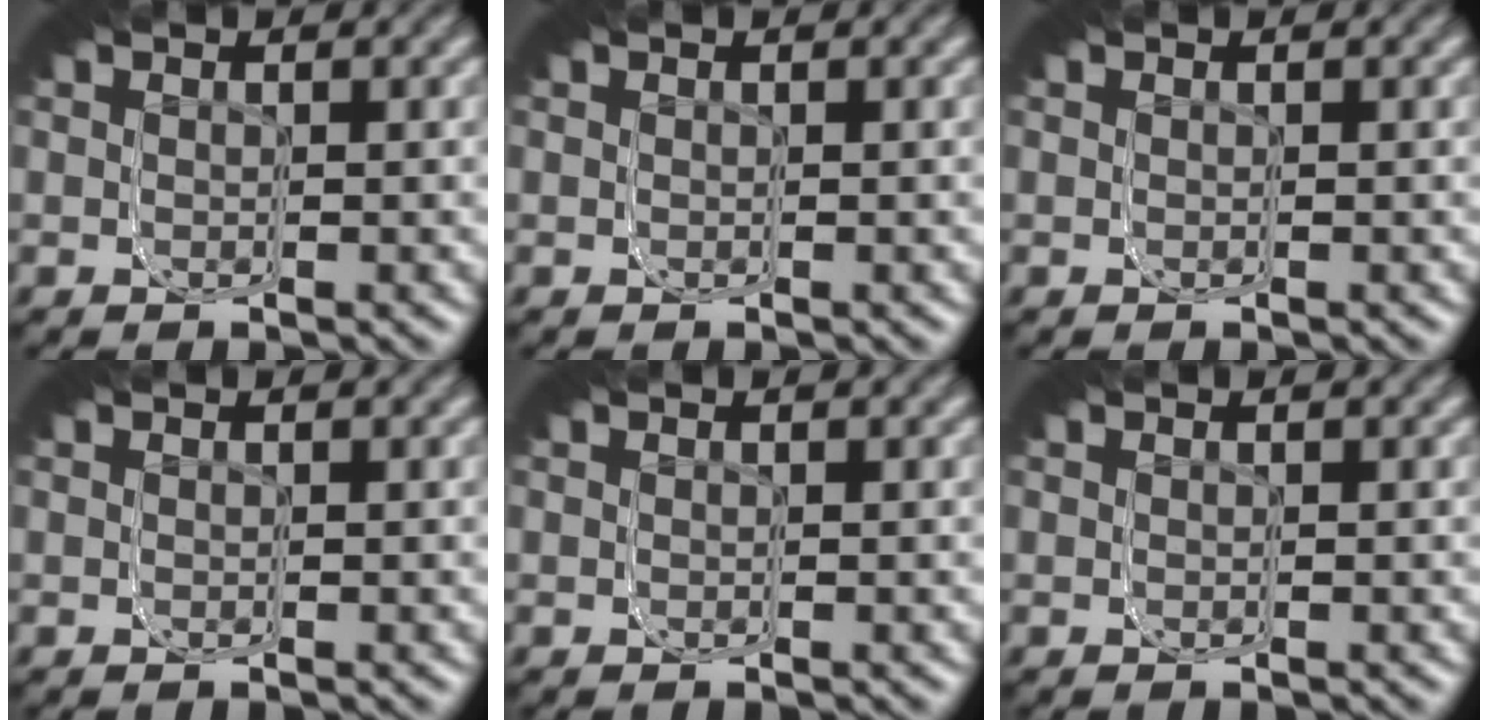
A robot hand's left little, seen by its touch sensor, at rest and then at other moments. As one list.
[{"total": 0.0}, {"total": 0.0}, {"total": 0.0}, {"total": 0.0}, {"total": 0.0}]